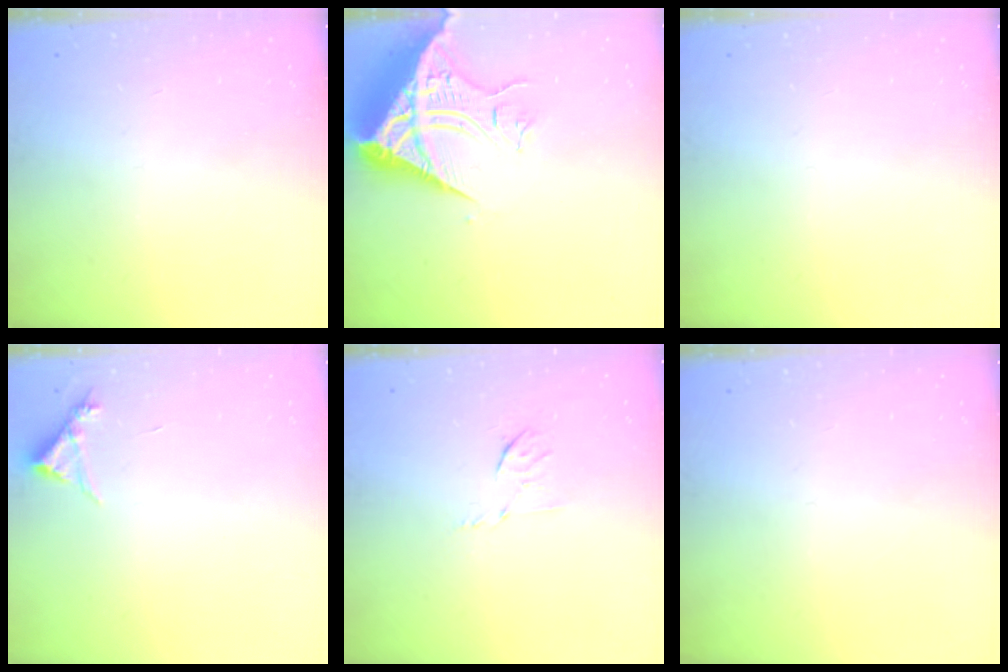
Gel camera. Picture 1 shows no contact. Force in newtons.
{"total": 14.7, "press": 14.6, "slide": 1.5}
{"total": 0.0}
{"total": 4.3, "press": 4.2, "slide": 0.4}
{"total": 5.7, "press": 5.5, "slide": 1.5}
{"total": 0.0}